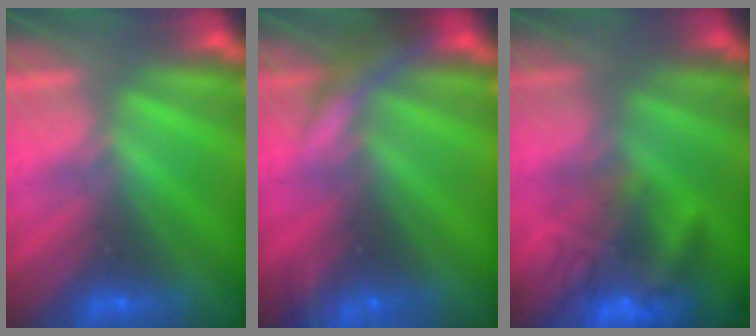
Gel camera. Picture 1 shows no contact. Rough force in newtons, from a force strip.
{"total": 7.8}
{"total": 6.9}